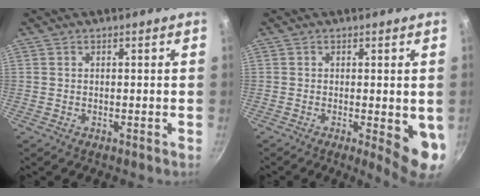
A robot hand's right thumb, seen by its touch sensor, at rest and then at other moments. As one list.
[{"total": 7.7, "force": [-1.0, 2.1, 7.3], "torque": [-0.078, -0.012, -0.008]}]